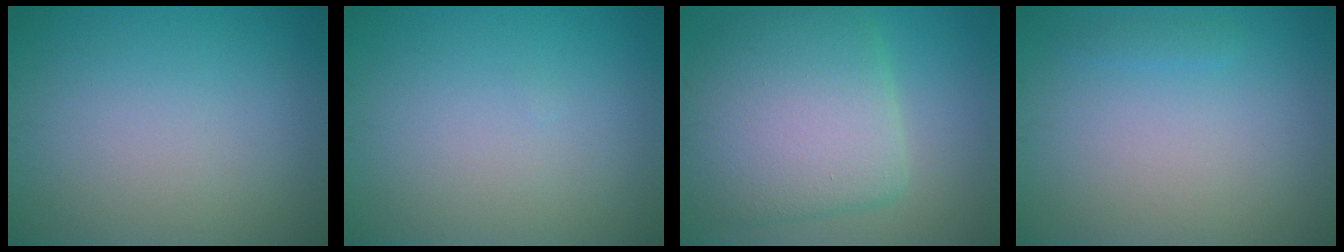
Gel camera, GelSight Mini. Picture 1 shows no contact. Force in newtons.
{"total": 0.0}
{"total": 9.2, "press": 9.2, "slide": 0.5}
{"total": 0.7, "press": 0.7, "slide": 0.1}